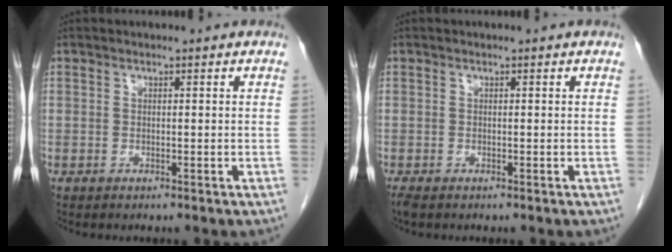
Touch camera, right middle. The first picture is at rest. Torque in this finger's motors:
{"motor_torque": [0.36, -0.17, 0.04, 0.01]}